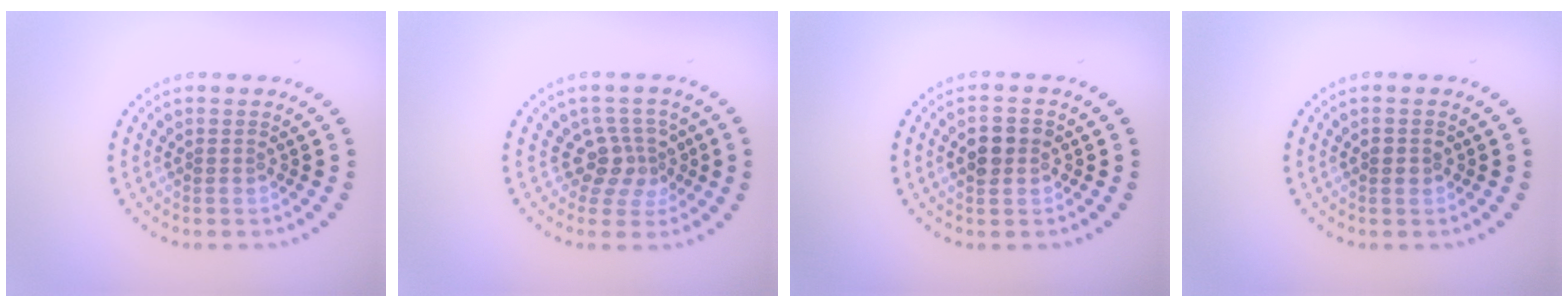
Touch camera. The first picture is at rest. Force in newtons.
{"total": 3.0, "press": 2.3, "slide": 1.9}
{"total": 2.4, "press": 2.4, "slide": 0.2}
{"total": 1.0, "press": 1.0, "slide": 0.1}